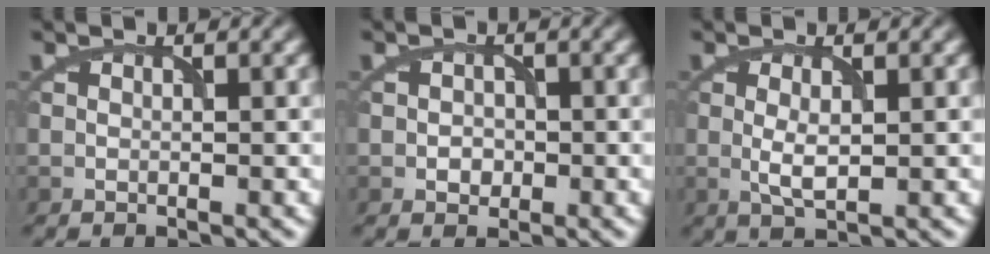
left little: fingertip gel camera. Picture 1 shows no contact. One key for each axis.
{"total": 1.4, "fx": -0.3, "fy": 1.2, "fz": 0.6, "tx": -0.008, "ty": -0.001, "tz": -0.008}
{"total": 2.1, "fx": 0.1, "fy": 0.7, "fz": 2.0, "tx": -0.045, "ty": -0.002, "tz": 0.003}